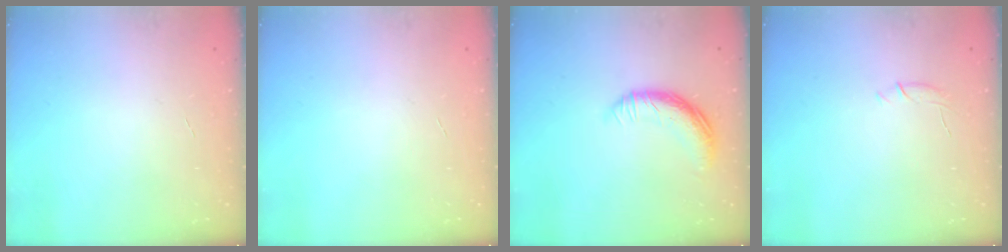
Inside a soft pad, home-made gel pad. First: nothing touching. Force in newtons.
{"total": 0.0}
{"total": 11.6, "press": 11.5, "slide": 0.9}
{"total": 5.3, "press": 5.2, "slide": 1.2}